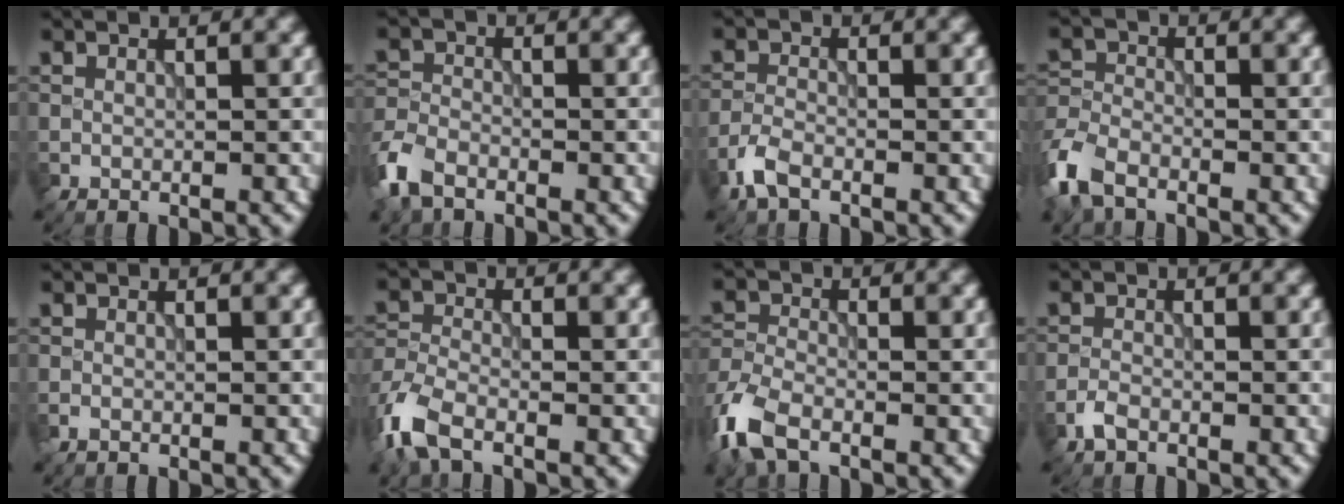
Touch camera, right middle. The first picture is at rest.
{"total": 4.1, "force": [-2.9, 2.1, 1.9], "torque": [-0.046, -0.006, -0.074]}
{"total": 2.5, "force": [-1.8, 1.0, 1.5], "torque": [-0.036, 0.000, -0.045]}
{"total": 4.9, "force": [-3.5, 2.4, 2.5], "torque": [-0.059, -0.005, -0.085]}
{"total": 0.8, "force": [-0.5, 0.4, 0.4], "torque": [-0.011, -0.004, -0.012]}
{"total": 5.4, "force": [-3.4, 2.5, 3.4], "torque": [-0.082, -0.007, -0.087]}
{"total": 6.0, "force": [-3.7, 2.9, 3.7], "torque": [-0.092, -0.010, -0.090]}
{"total": 1.5, "force": [-1.1, 0.6, 0.8], "torque": [-0.017, 0.001, -0.026]}